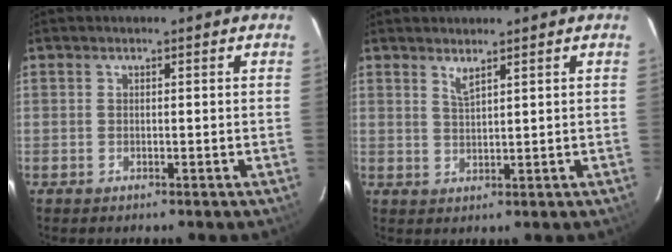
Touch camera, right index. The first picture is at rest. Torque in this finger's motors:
{"motor_torque": [-0.05, 0.07, -0.04, 0.03]}